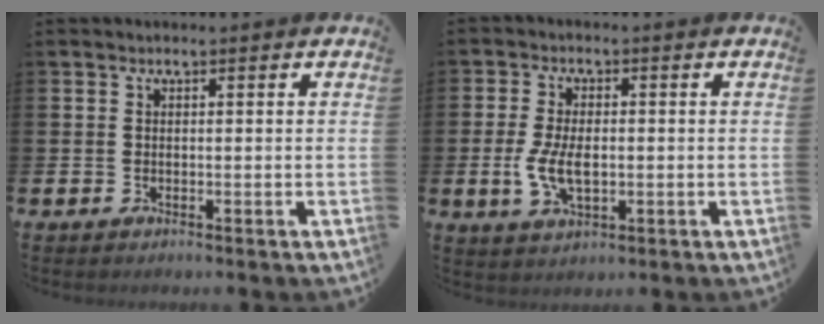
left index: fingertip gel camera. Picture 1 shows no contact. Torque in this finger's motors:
{"motor_torque": [1.33, 0.29, 0.51, 0.21]}